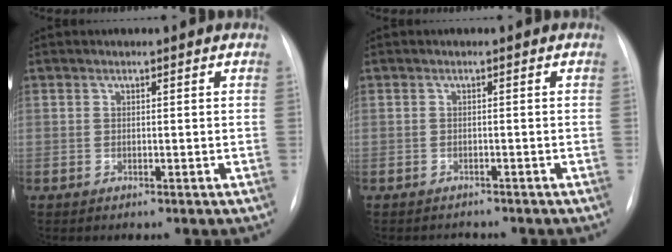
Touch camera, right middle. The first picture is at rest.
{"total": 1.6, "force": [-1.5, 0.4, -0.1], "torque": [-0.001, -0.007, -0.019]}